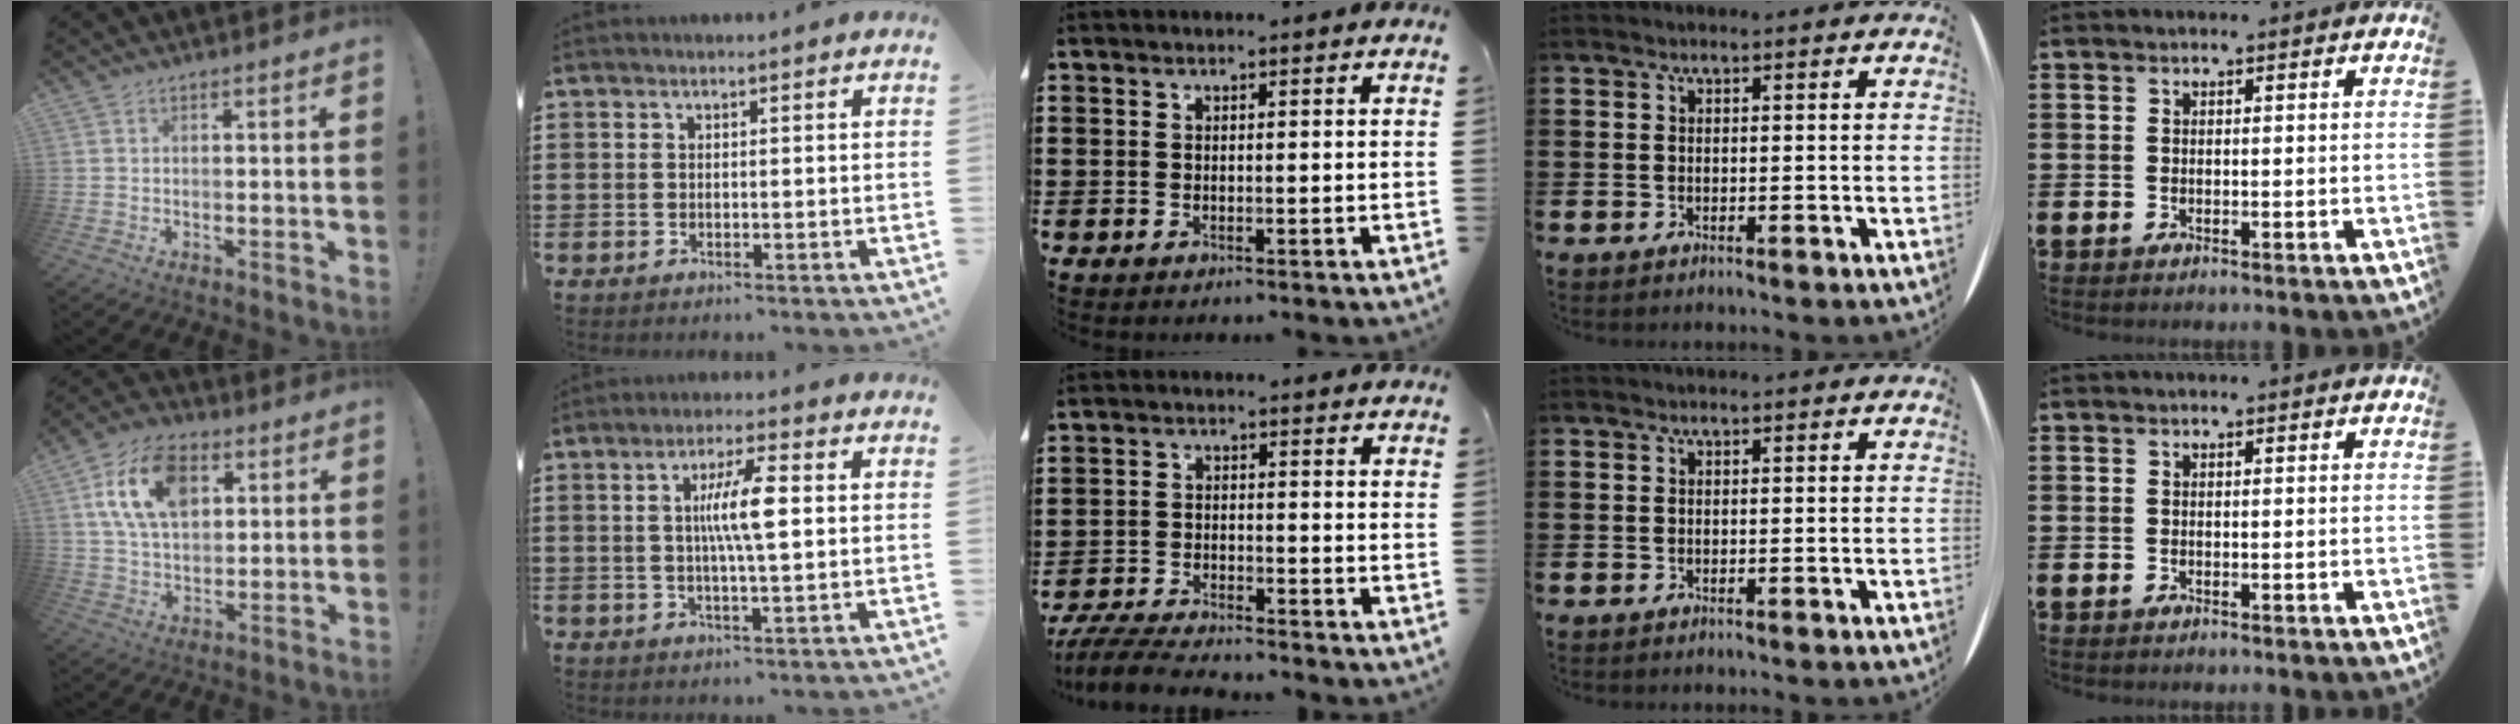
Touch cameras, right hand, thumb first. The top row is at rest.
{"thumb": {"total": 16.7, "force": [6.2, 10.7, 11.2], "torque": [-0.186, -0.005, 0.116]}, "index": {"total": 7.1, "force": [0.9, 1.0, 7.0], "torque": [-0.131, 0.003, 0.011]}, "middle": {"total": 5.5, "force": [-5.3, 0.5, 1.4], "torque": [-0.040, -0.004, -0.109]}}